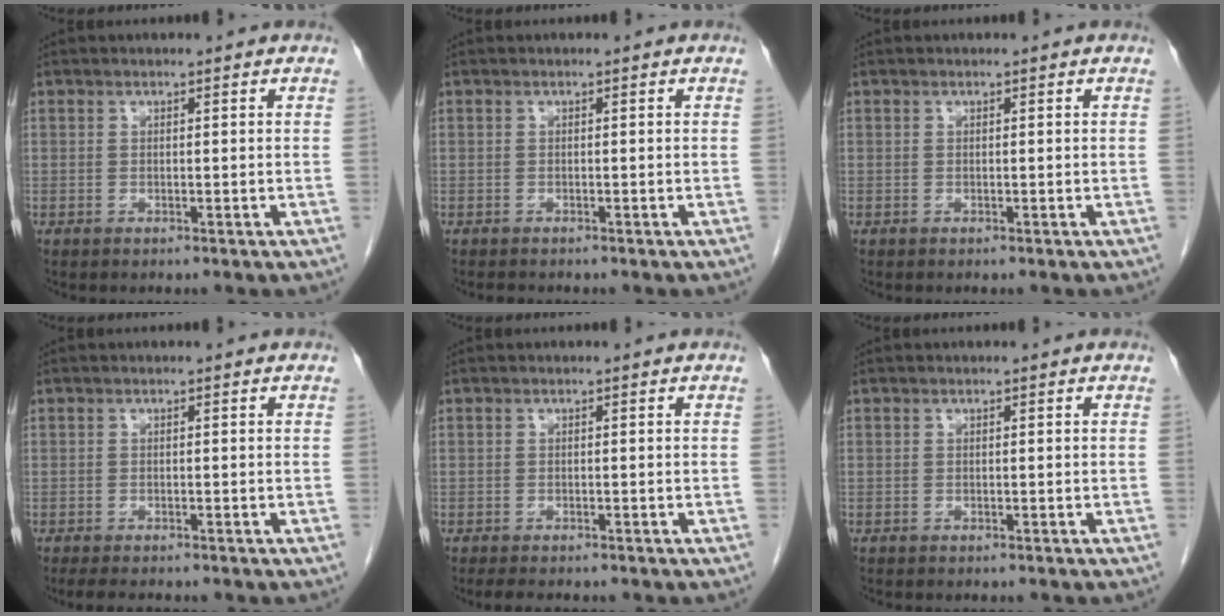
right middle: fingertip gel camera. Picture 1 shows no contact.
{"total": 1.1, "force": [-1.0, 0.3, 0.4], "torque": [-0.010, -0.003, -0.013]}
{"total": 0.0}
{"total": 3.8, "force": [-3.2, 0.8, 1.8], "torque": [-0.027, -0.009, -0.046]}
{"total": 3.6, "force": [-3.0, 0.9, 1.7], "torque": [-0.026, -0.008, -0.038]}
{"total": 1.4, "force": [-1.2, 0.3, 0.5], "torque": [-0.014, -0.003, -0.014]}